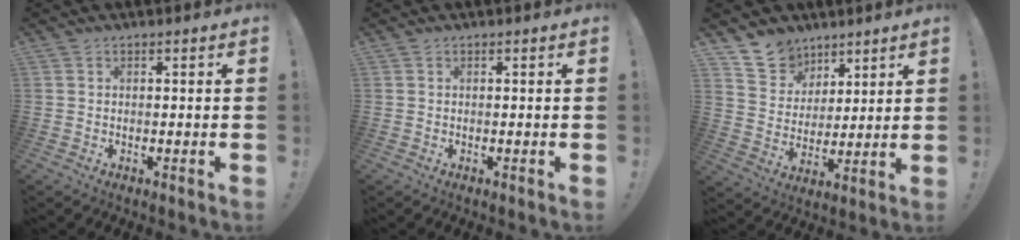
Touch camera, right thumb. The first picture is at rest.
{"total": 0.0}
{"total": 11.4, "force": [8.3, 7.5, 2.0], "torque": [-0.034, -0.066, 0.164]}